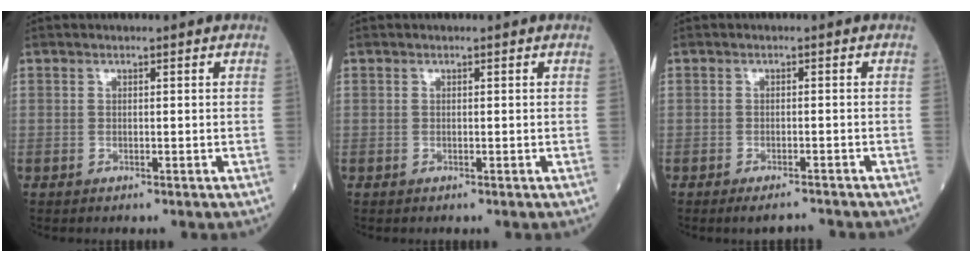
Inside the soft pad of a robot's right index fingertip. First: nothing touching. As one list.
[{"total": 0.0}, {"total": 3.5, "force": [-3.1, 0.4, 1.4], "torque": [-0.016, -0.007, -0.045]}]